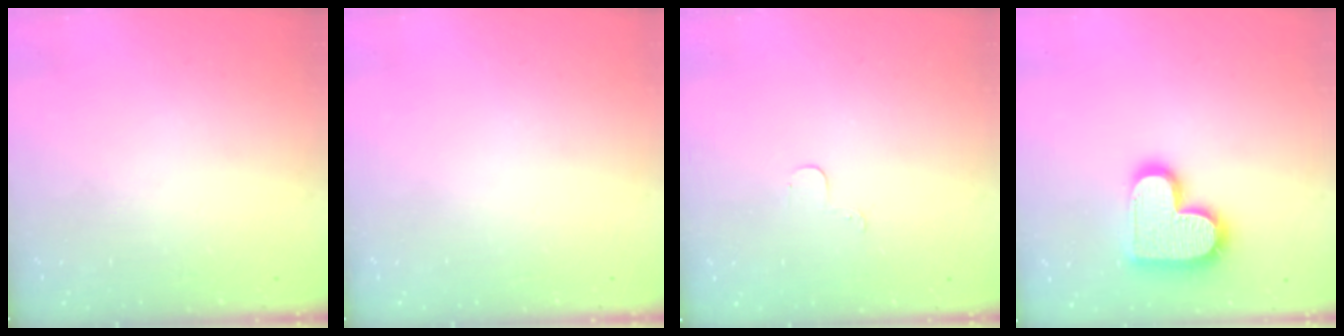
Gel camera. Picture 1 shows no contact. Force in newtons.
{"total": 0.0}
{"total": 3.7, "press": 3.7, "slide": 0.4}
{"total": 16.0, "press": 16.0, "slide": 0.9}